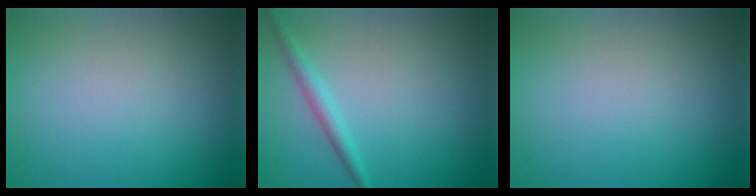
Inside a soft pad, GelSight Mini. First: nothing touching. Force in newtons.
{"total": 1.8, "press": 1.8, "slide": 0.0}
{"total": 0.0}